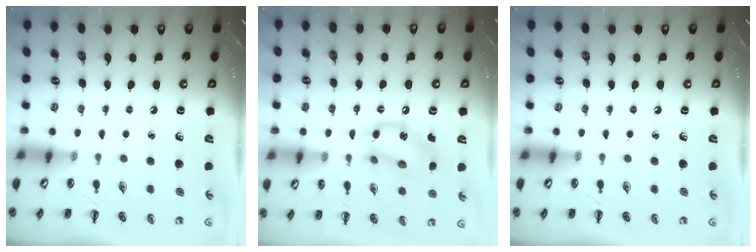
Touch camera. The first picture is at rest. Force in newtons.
{"total": 13.9, "press": 13.7, "slide": 2.5}
{"total": 0.0}